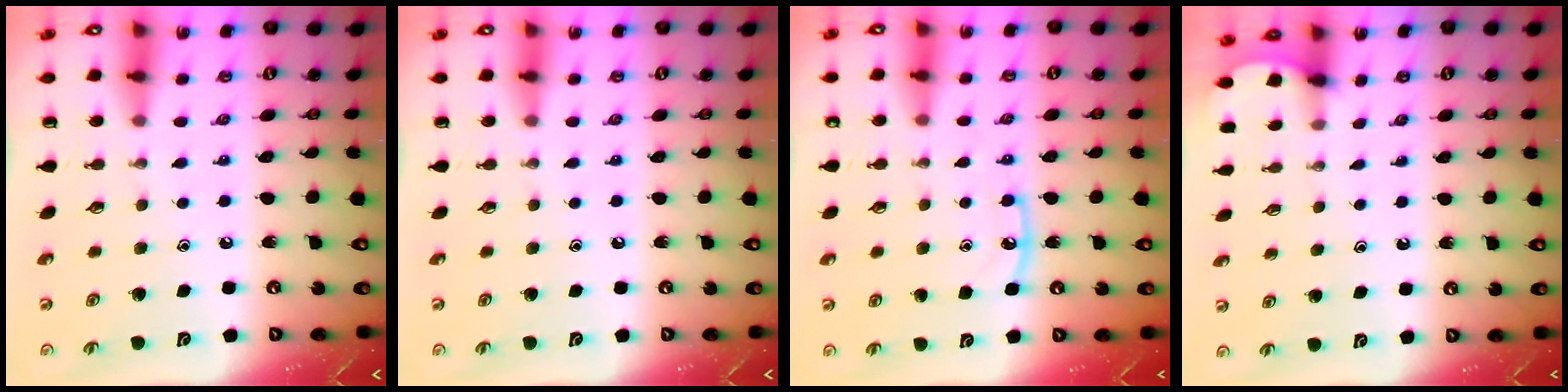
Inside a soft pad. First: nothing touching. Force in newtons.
{"total": 0.0}
{"total": 7.2, "press": 7.2, "slide": 0.7}
{"total": 1.9, "press": 1.9, "slide": 0.2}